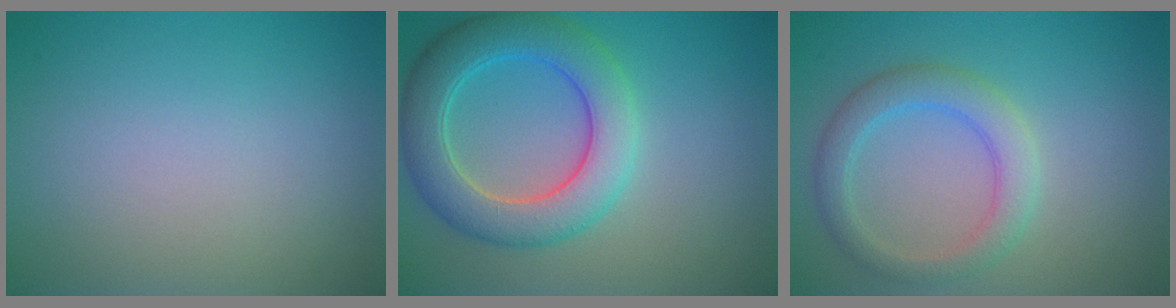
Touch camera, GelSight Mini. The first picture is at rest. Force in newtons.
{"total": 6.8, "press": 6.8, "slide": 0.1}
{"total": 3.4, "press": 3.4, "slide": 0.1}